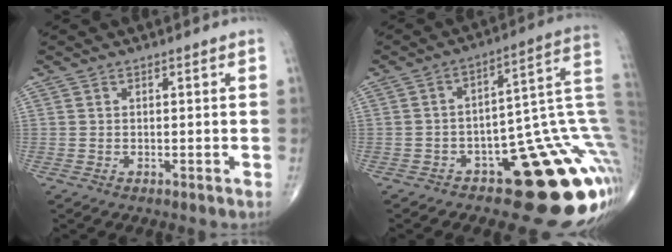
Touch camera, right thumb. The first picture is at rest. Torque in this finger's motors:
{"motor_torque": [2.53, 1.43, 0.95, -1.83, 0.22]}